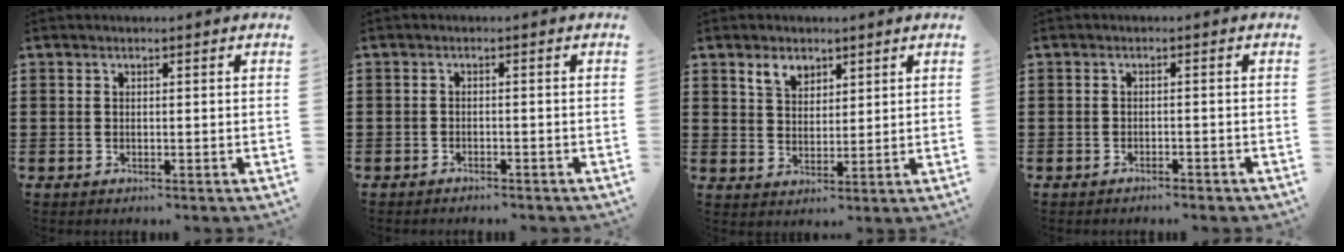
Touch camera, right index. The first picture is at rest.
{"total": 1.1, "force": [-1.1, 0.2, 0.0], "torque": [-0.004, 0.002, -0.023]}
{"total": 3.8, "force": [2.7, 2.3, 1.4], "torque": [-0.038, 0.008, 0.051]}
{"total": 1.1, "force": [-1.1, 0.1, 0.3], "torque": [-0.010, 0.001, -0.022]}